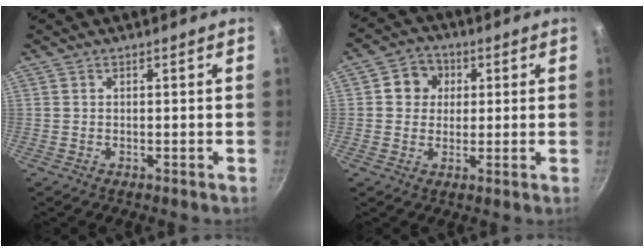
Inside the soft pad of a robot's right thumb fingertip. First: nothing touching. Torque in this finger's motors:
{"motor_torque": [0.56, 0.48, 0.46, 0.19, -0.01]}